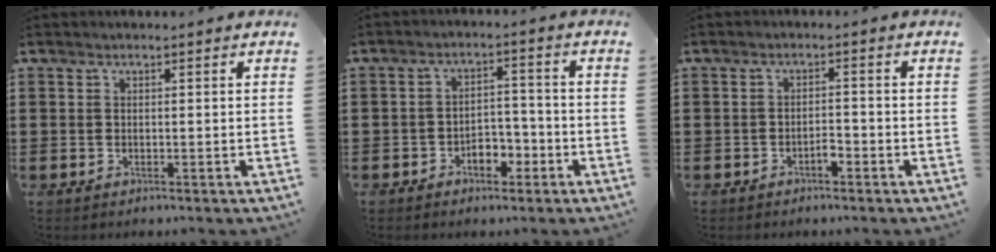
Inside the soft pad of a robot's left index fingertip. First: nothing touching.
{"total": 4.1, "force": [-2.8, 2.3, 2.0], "torque": [-0.039, 0.010, -0.056]}
{"total": 1.9, "force": [-1.3, 0.6, 1.2], "torque": [-0.028, 0.001, -0.026]}